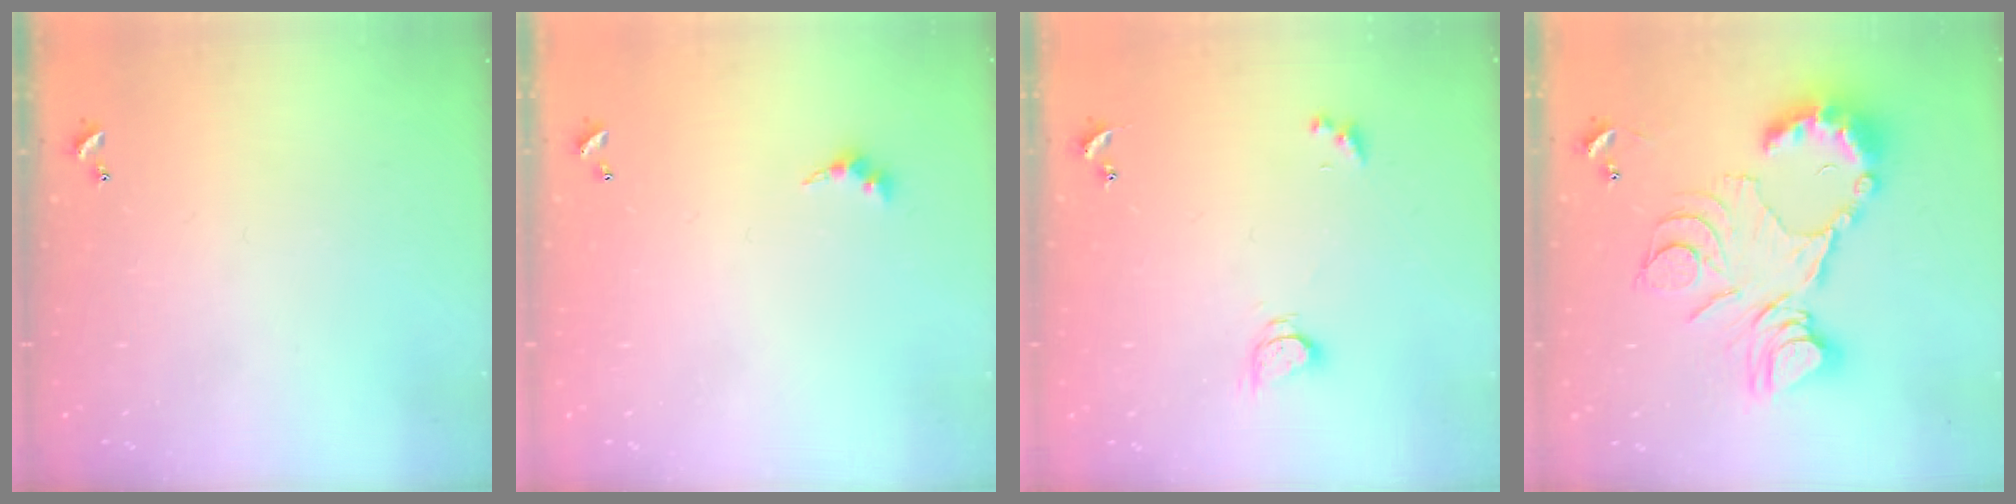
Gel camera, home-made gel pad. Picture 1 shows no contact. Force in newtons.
{"total": 3.0, "press": 2.9, "slide": 0.5}
{"total": 2.5, "press": 2.5, "slide": 0.4}
{"total": 24.0, "press": 23.8, "slide": 3.3}